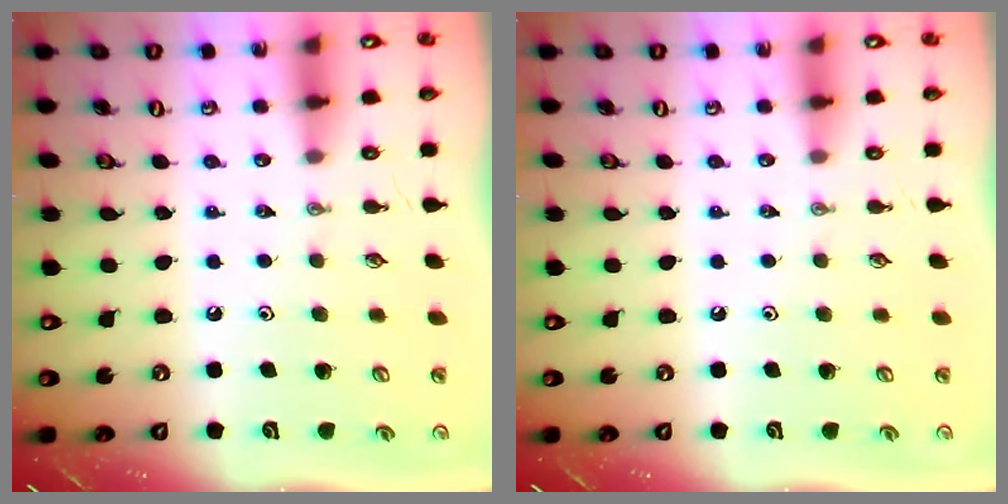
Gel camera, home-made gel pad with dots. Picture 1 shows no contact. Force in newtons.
{"total": 0.0}